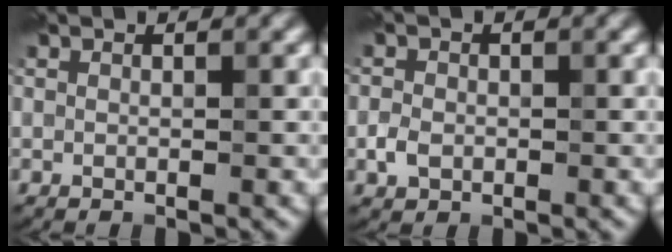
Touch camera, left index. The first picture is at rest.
{"total": 1.7, "force": [-0.5, 1.4, 0.9], "torque": [-0.014, -0.001, -0.014]}